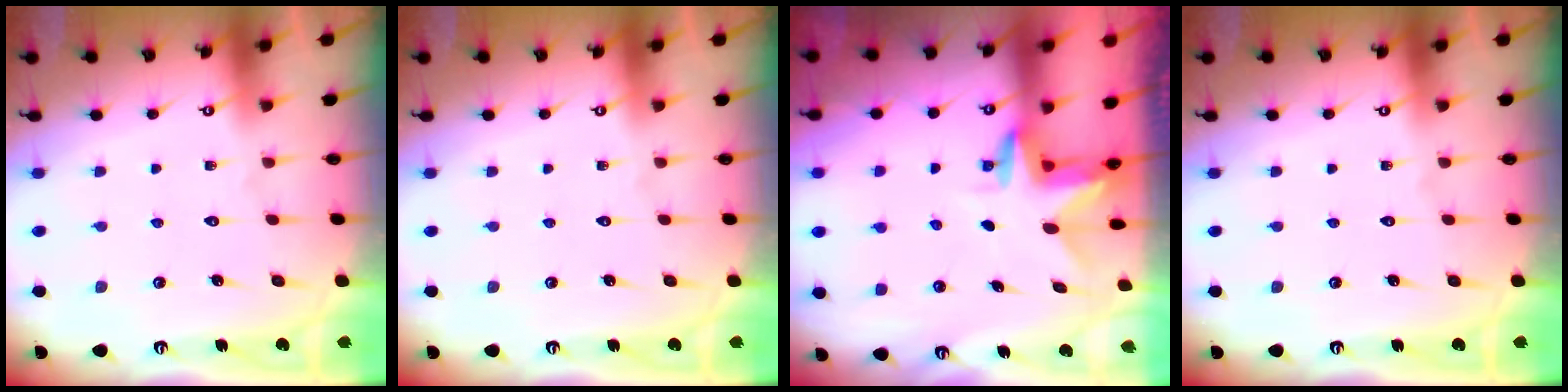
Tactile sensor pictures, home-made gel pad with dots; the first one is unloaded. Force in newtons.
{"total": 0.0}
{"total": 3.0, "press": 3.0, "slide": 0.2}
{"total": 0.0}